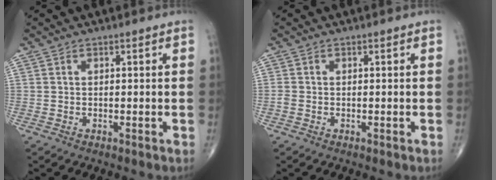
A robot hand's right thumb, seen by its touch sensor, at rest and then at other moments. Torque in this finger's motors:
{"motor_torque": [0.44, -0.36, 0.21, 0.06, 0.02]}